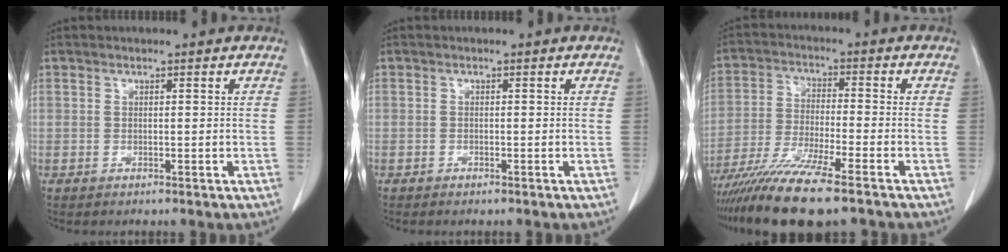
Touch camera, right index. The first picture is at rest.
{"total": 0.7, "force": [-0.6, 0.2, 0.2], "torque": [-0.009, -0.001, -0.009]}
{"total": 13.1, "force": [-10.1, 0.3, 8.3], "torque": [-0.154, -0.037, -0.175]}